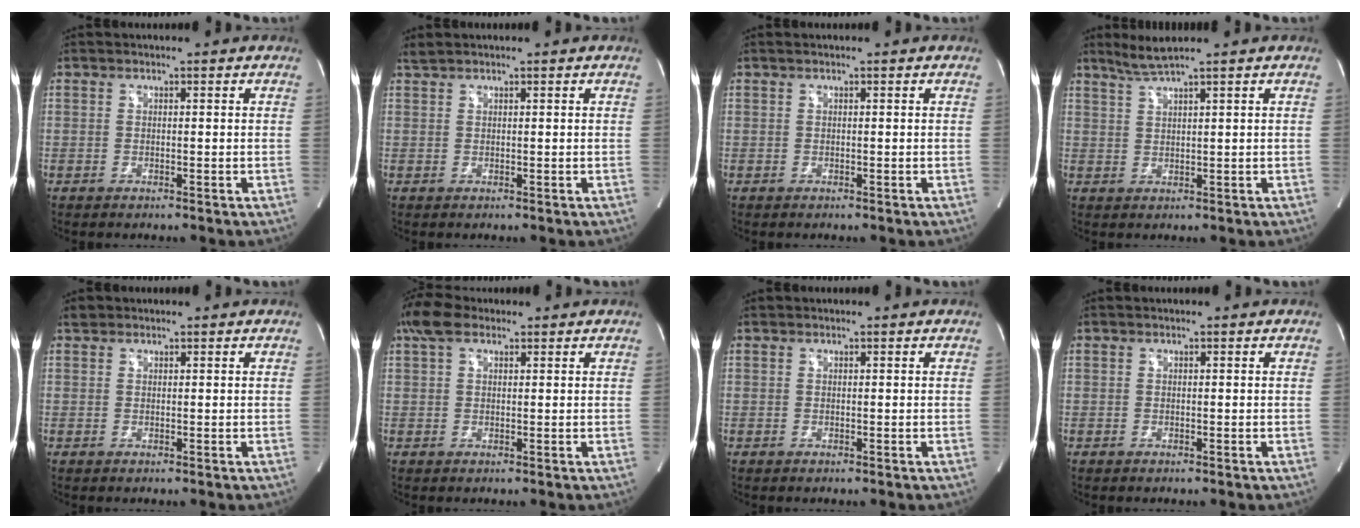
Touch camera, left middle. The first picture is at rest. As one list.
[{"total": 1.0, "force": [0.9, -0.2, 0.1], "torque": [-0.010, 0.011, 0.026]}, {"total": 0.5, "force": [0.4, 0.0, 0.3], "torque": [-0.011, 0.012, 0.009]}, {"total": 3.4, "force": [2.8, -1.0, 1.7], "torque": [-0.043, -0.001, 0.063]}, {"total": 1.0, "force": [0.8, 0.6, 0.1], "torque": [-0.003, 0.011, 0.012]}, {"total": 4.8, "force": [3.1, 2.3, 2.8], "torque": [-0.070, 0.033, 0.062]}, {"total": 0.0}, {"total": 0.0}]